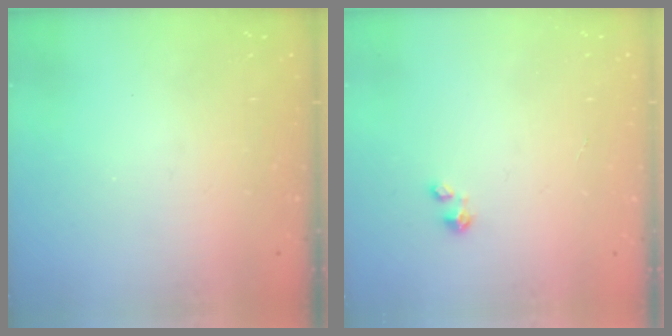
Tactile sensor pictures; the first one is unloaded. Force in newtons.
{"total": 0.0}